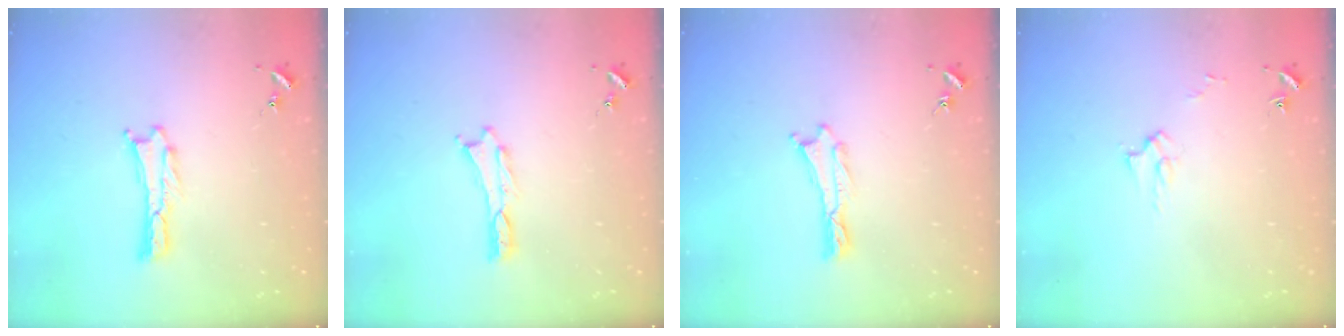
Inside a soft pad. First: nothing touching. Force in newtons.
{"total": 0.0}
{"total": 0.0}
{"total": 2.6, "press": 2.6, "slide": 0.3}